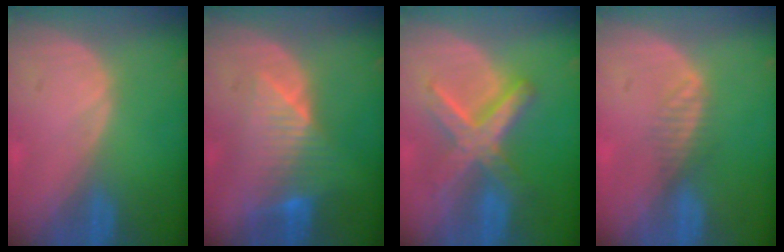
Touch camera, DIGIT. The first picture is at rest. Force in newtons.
{"total": 7.7, "press": 7.0, "slide": 3.3}
{"total": 7.7, "press": 7.7, "slide": 0.7}
{"total": 2.0, "press": 1.8, "slide": 0.8}